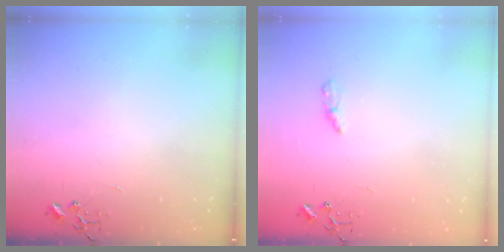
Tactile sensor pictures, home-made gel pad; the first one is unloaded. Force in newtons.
{"total": 4.2, "press": 4.2, "slide": 0.5}